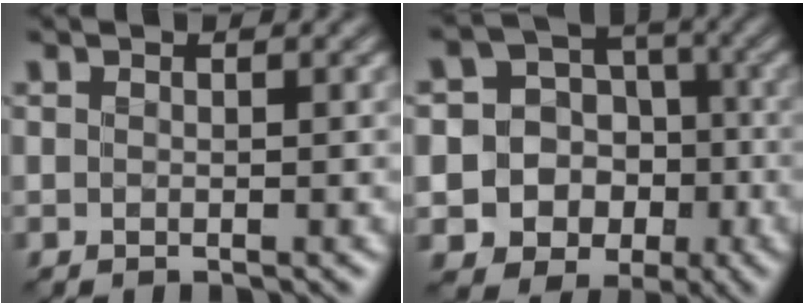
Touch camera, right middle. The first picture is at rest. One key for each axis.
{"total": 11.7, "fx": -4.1, "fy": 10.5, "fz": 3.3, "tx": -0.064, "ty": -0.017, "tz": -0.074}